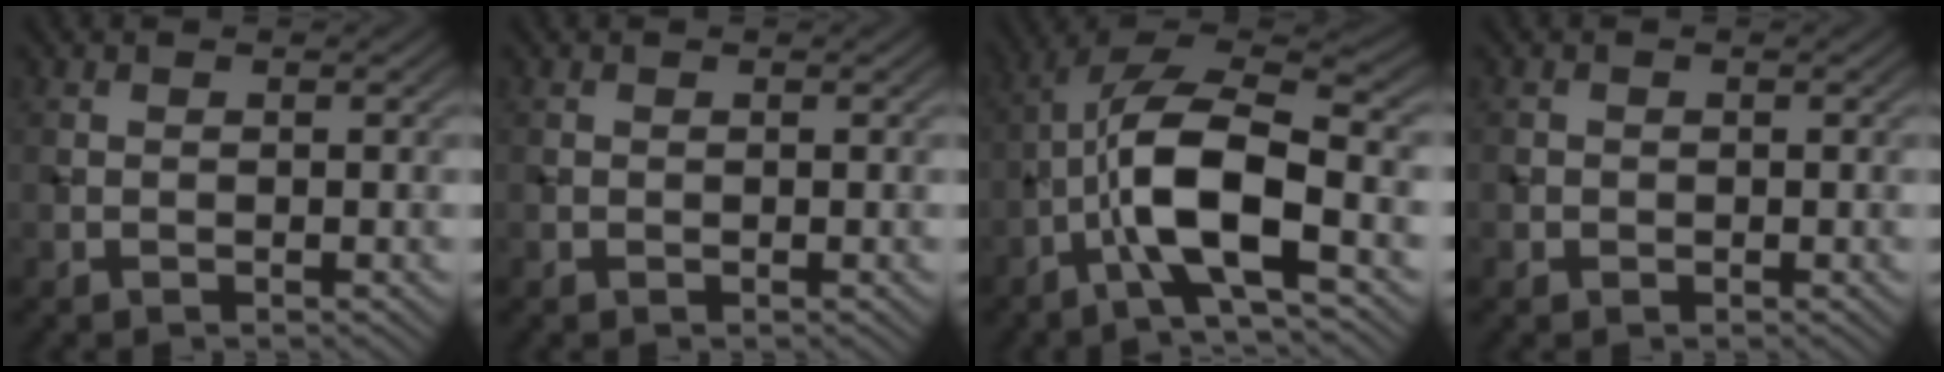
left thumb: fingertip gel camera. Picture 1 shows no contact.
{"total": 0.0}
{"total": 11.4, "force": [-3.6, 3.7, 10.2], "torque": [-0.195, 0.012, -0.073]}
{"total": 0.7, "force": [-0.2, 0.7, -0.1], "torque": [0.006, -0.003, -0.004]}